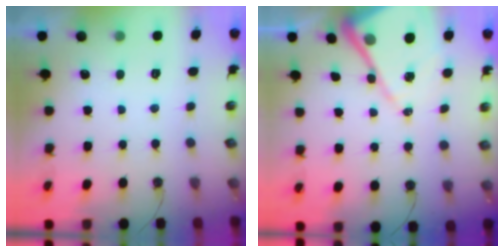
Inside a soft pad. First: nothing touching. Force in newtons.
{"total": 13.1, "press": 13.1, "slide": 1.4}